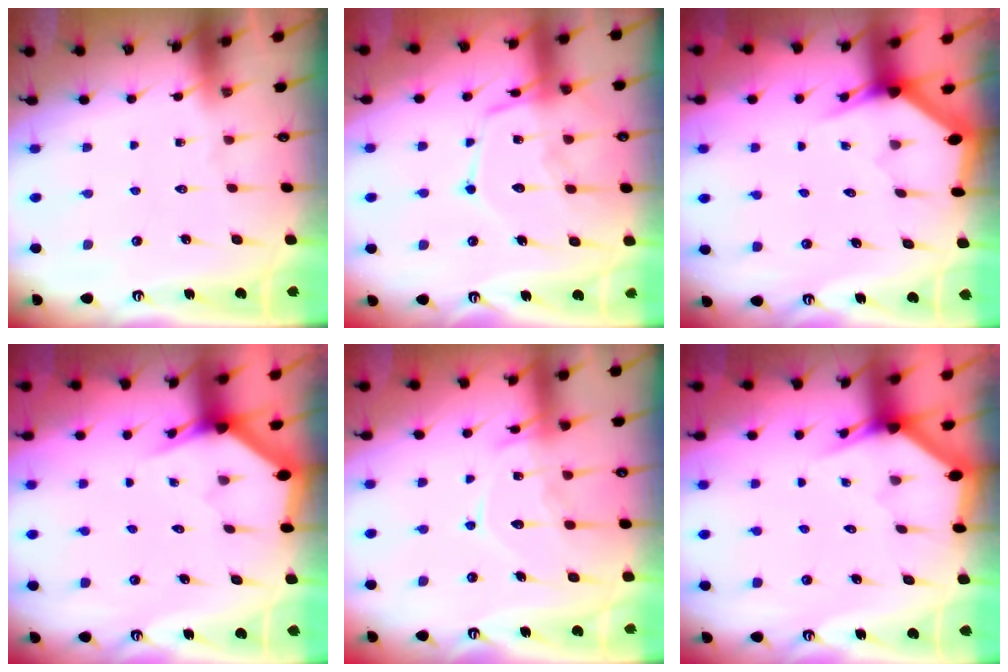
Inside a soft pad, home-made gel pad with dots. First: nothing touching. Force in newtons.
{"total": 14.6, "press": 14.6, "slide": 1.3}
{"total": 3.2, "press": 3.2, "slide": 0.1}
{"total": 2.6, "press": 2.6, "slide": 0.1}
{"total": 13.7, "press": 13.6, "slide": 1.1}
{"total": 2.7, "press": 2.7, "slide": 0.2}